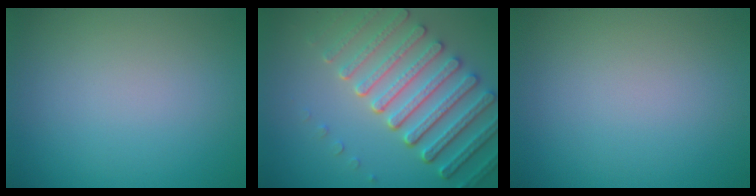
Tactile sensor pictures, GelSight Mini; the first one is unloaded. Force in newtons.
{"total": 7.3, "press": 5.6, "slide": 4.8}
{"total": 0.0}